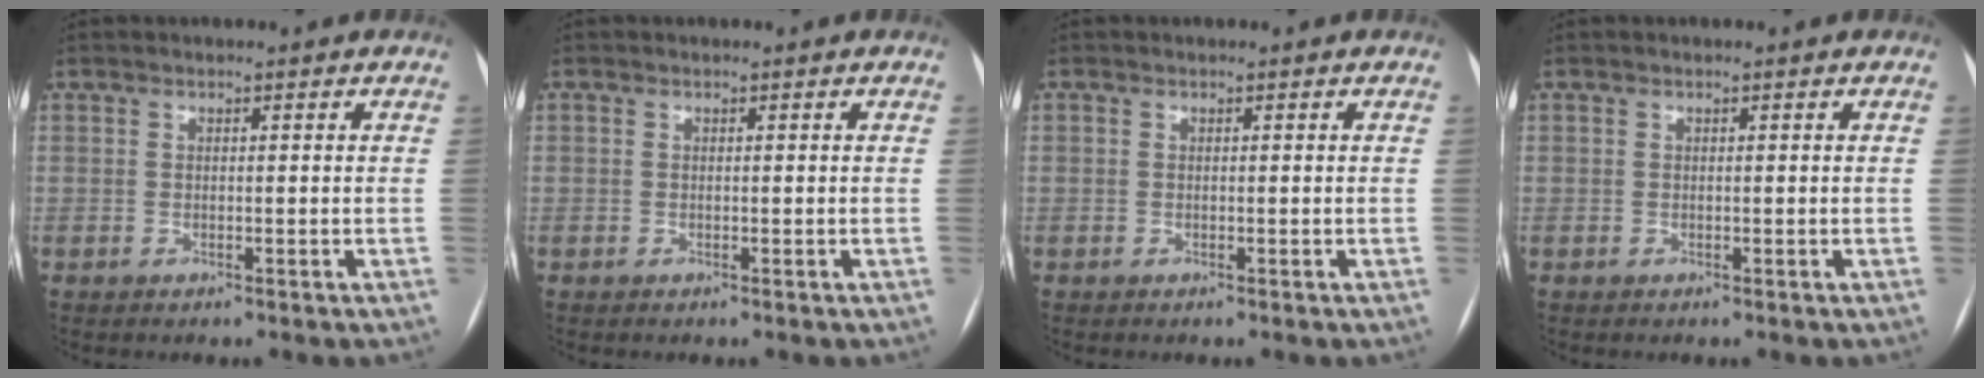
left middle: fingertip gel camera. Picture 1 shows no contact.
{"total": 0.0}
{"total": 0.0}
{"total": 0.0}